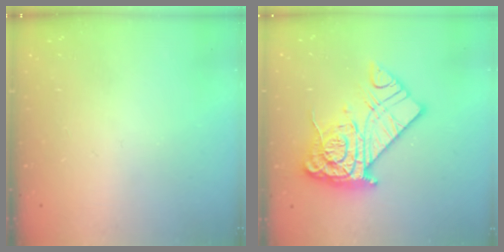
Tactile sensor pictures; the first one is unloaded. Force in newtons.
{"total": 14.7, "press": 14.6, "slide": 1.5}